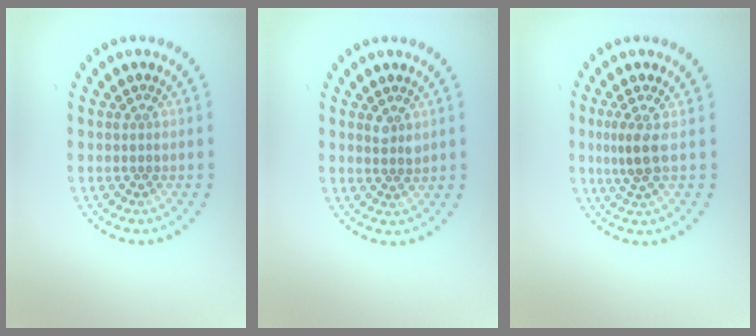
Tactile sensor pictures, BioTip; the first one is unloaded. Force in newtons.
{"total": 1.2, "press": 1.1, "slide": 0.5}
{"total": 2.4, "press": 1.6, "slide": 1.7}